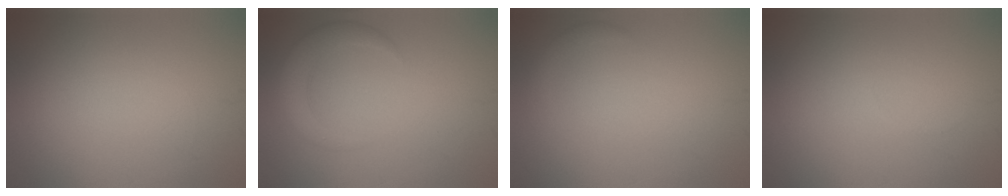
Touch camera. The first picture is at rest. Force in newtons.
{"total": 3.0, "press": 3.0, "slide": 0.3}
{"total": 1.0, "press": 1.0, "slide": 0.0}
{"total": 0.0}